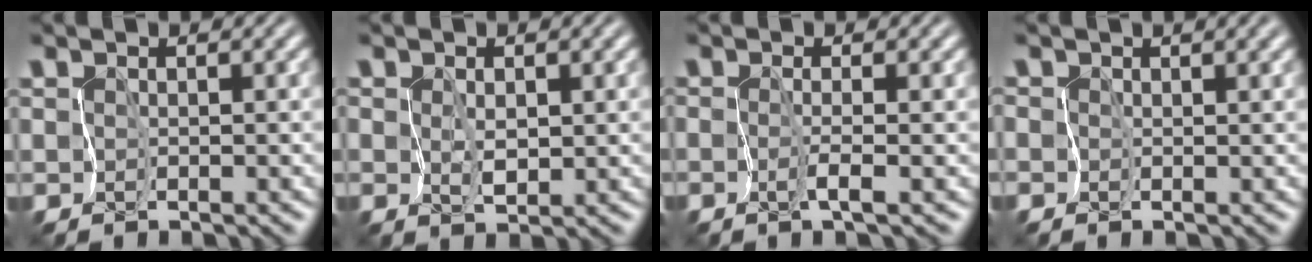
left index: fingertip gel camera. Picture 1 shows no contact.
{"total": 1.5, "force": [0.2, 0.8, 1.2], "torque": [-0.026, -0.005, 0.008]}
{"total": 1.1, "force": [-0.5, -0.6, 0.8], "torque": [-0.023, -0.004, -0.012]}
{"total": 2.7, "force": [1.2, 1.4, 2.1], "torque": [-0.021, 0.004, 0.010]}